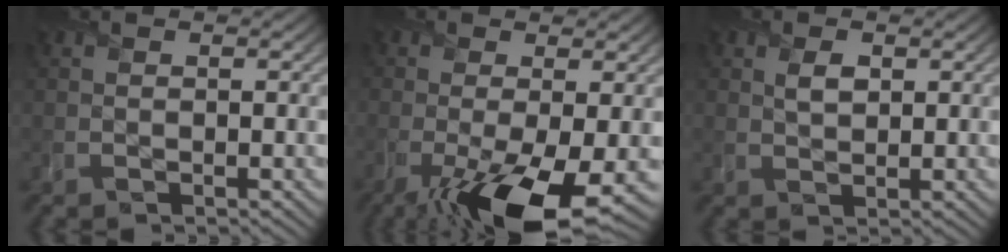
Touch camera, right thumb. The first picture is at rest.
{"total": 11.3, "force": [-4.9, 3.4, 9.6], "torque": [-0.178, -0.031, -0.078]}
{"total": 2.0, "force": [0.9, 1.2, 1.3], "torque": [-0.027, -0.002, 0.016]}